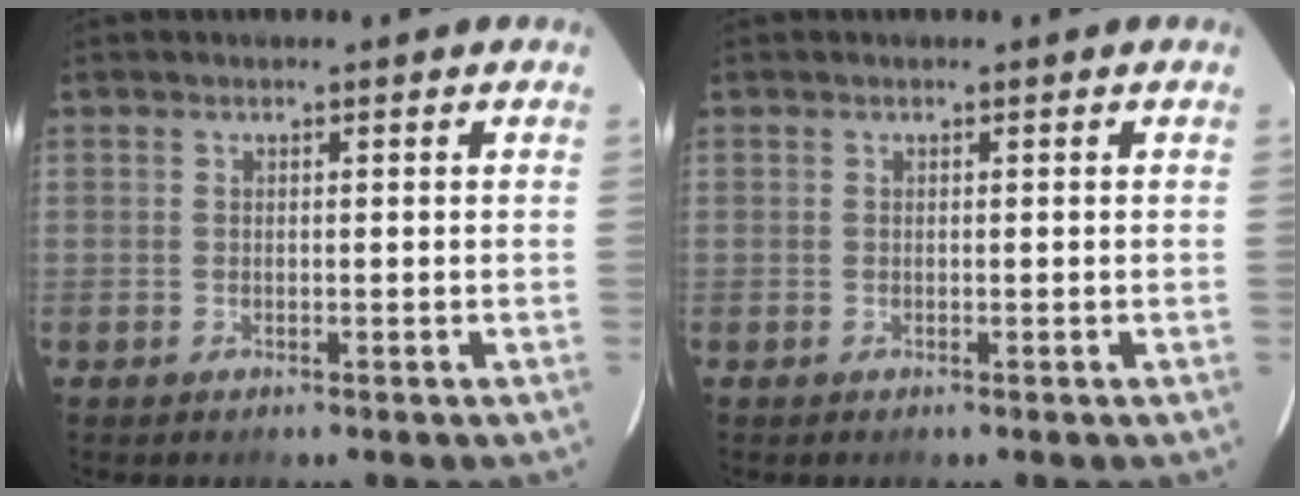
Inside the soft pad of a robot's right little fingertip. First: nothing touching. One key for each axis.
{"total": 0.0}